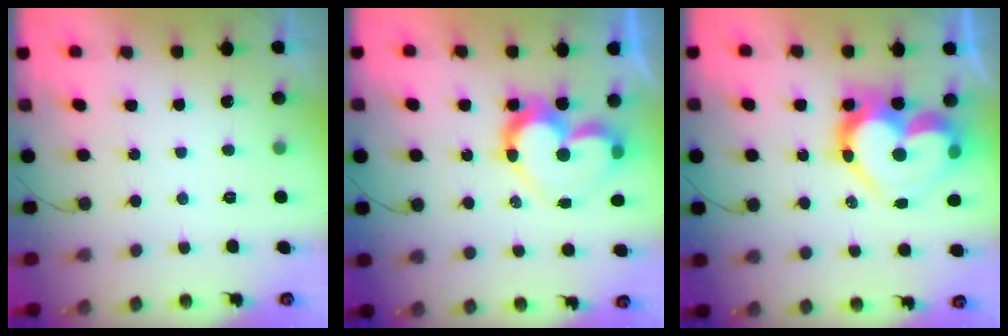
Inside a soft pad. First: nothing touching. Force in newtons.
{"total": 15.4, "press": 15.3, "slide": 1.6}
{"total": 20.6, "press": 20.5, "slide": 1.6}